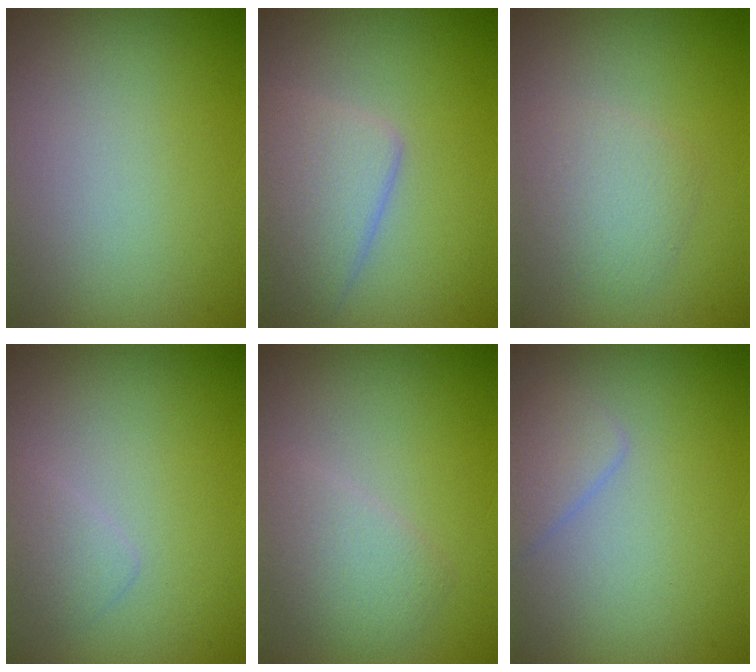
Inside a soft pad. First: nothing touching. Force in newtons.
{"total": 4.0, "press": 4.0, "slide": 0.2}
{"total": 2.3, "press": 2.3, "slide": 0.2}
{"total": 1.1, "press": 1.1, "slide": 0.0}
{"total": 2.4, "press": 2.4, "slide": 0.2}
{"total": 1.6, "press": 1.6, "slide": 0.1}